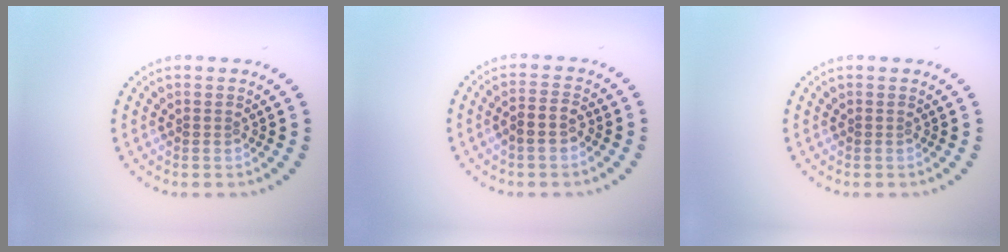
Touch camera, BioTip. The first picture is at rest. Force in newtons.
{"total": 2.1, "press": 1.9, "slide": 0.9}
{"total": 0.0}